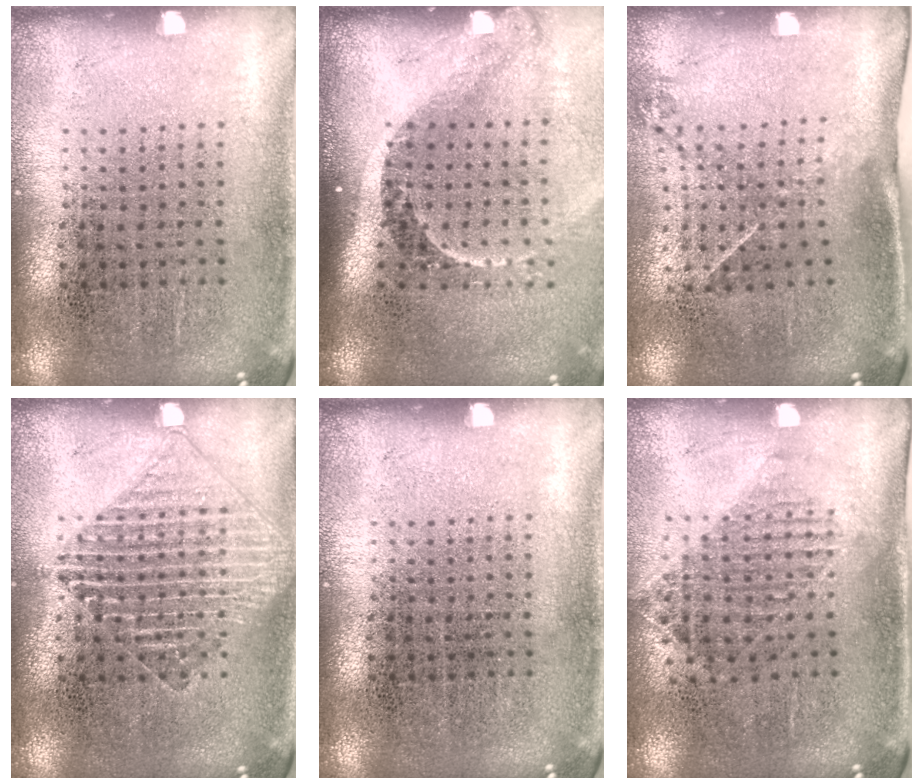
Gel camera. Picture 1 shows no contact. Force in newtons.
{"total": 2.3, "press": 1.5, "slide": 1.7}
{"total": 1.4, "press": 0.9, "slide": 1.0}
{"total": 1.4, "press": 1.3, "slide": 0.3}
{"total": 0.0}
{"total": 1.2, "press": 1.1, "slide": 0.5}